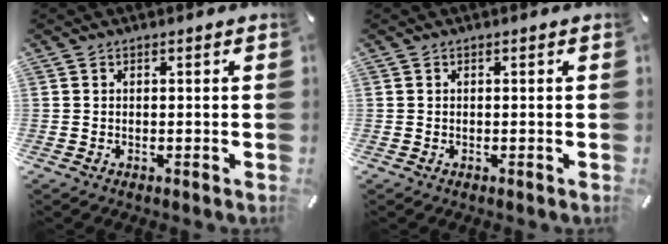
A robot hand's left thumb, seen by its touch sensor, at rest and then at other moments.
{"total": 0.0}